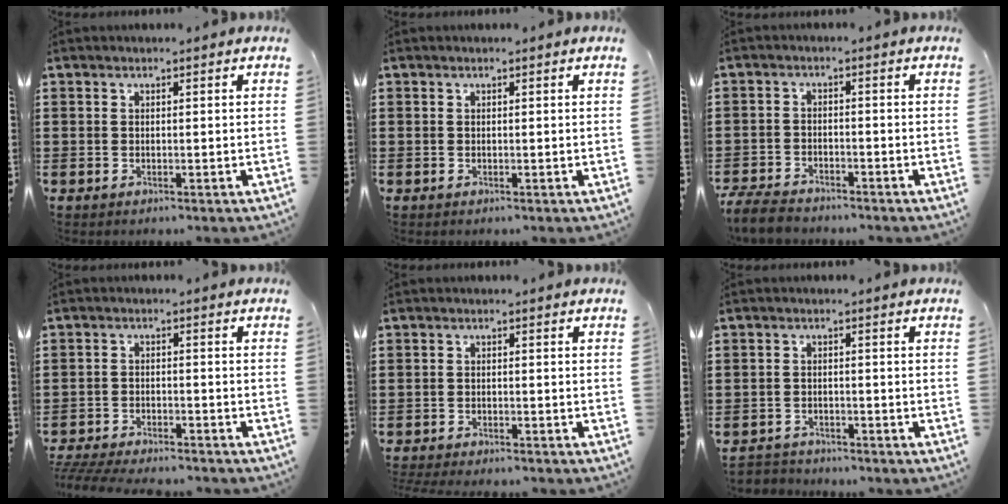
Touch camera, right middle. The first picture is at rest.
{"total": 0.0}
{"total": 4.2, "force": [-4.0, 0.8, 1.1], "torque": [-0.039, -0.004, -0.085]}
{"total": 4.4, "force": [-4.3, 0.3, 0.8], "torque": [-0.027, -0.003, -0.092]}
{"total": 1.7, "force": [-1.7, 0.0, 0.1], "torque": [-0.005, 0.000, -0.036]}
{"total": 2.3, "force": [-2.2, 0.5, -0.3], "torque": [-0.001, 0.001, -0.052]}